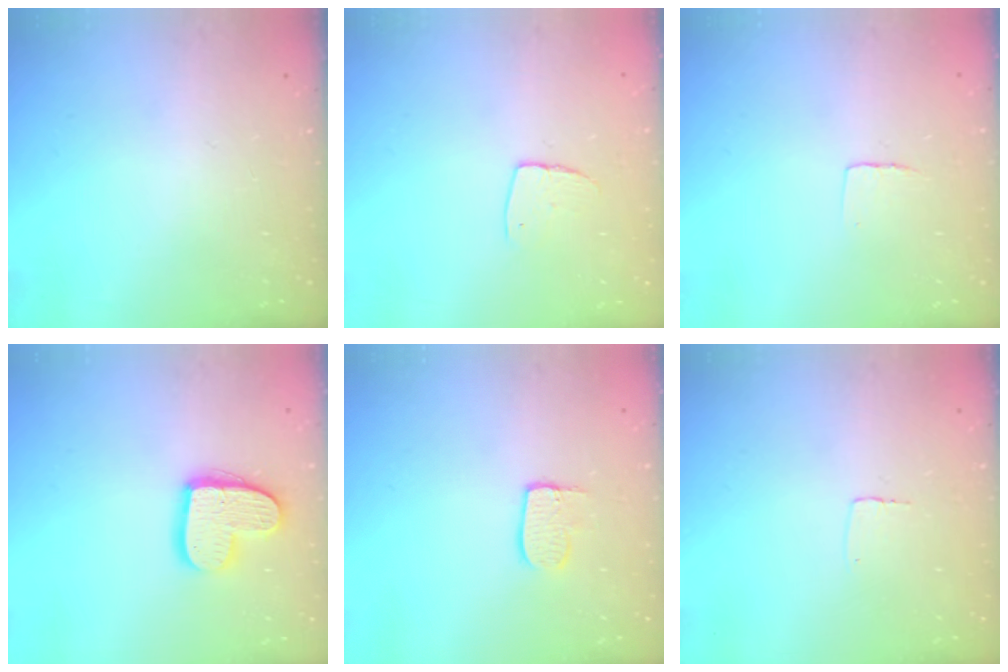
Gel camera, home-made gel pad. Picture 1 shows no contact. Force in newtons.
{"total": 6.0, "press": 6.0, "slide": 0.3}
{"total": 4.0, "press": 4.0, "slide": 0.2}
{"total": 13.2, "press": 13.1, "slide": 0.7}
{"total": 6.8, "press": 6.8, "slide": 0.1}
{"total": 2.6, "press": 2.6, "slide": 0.1}